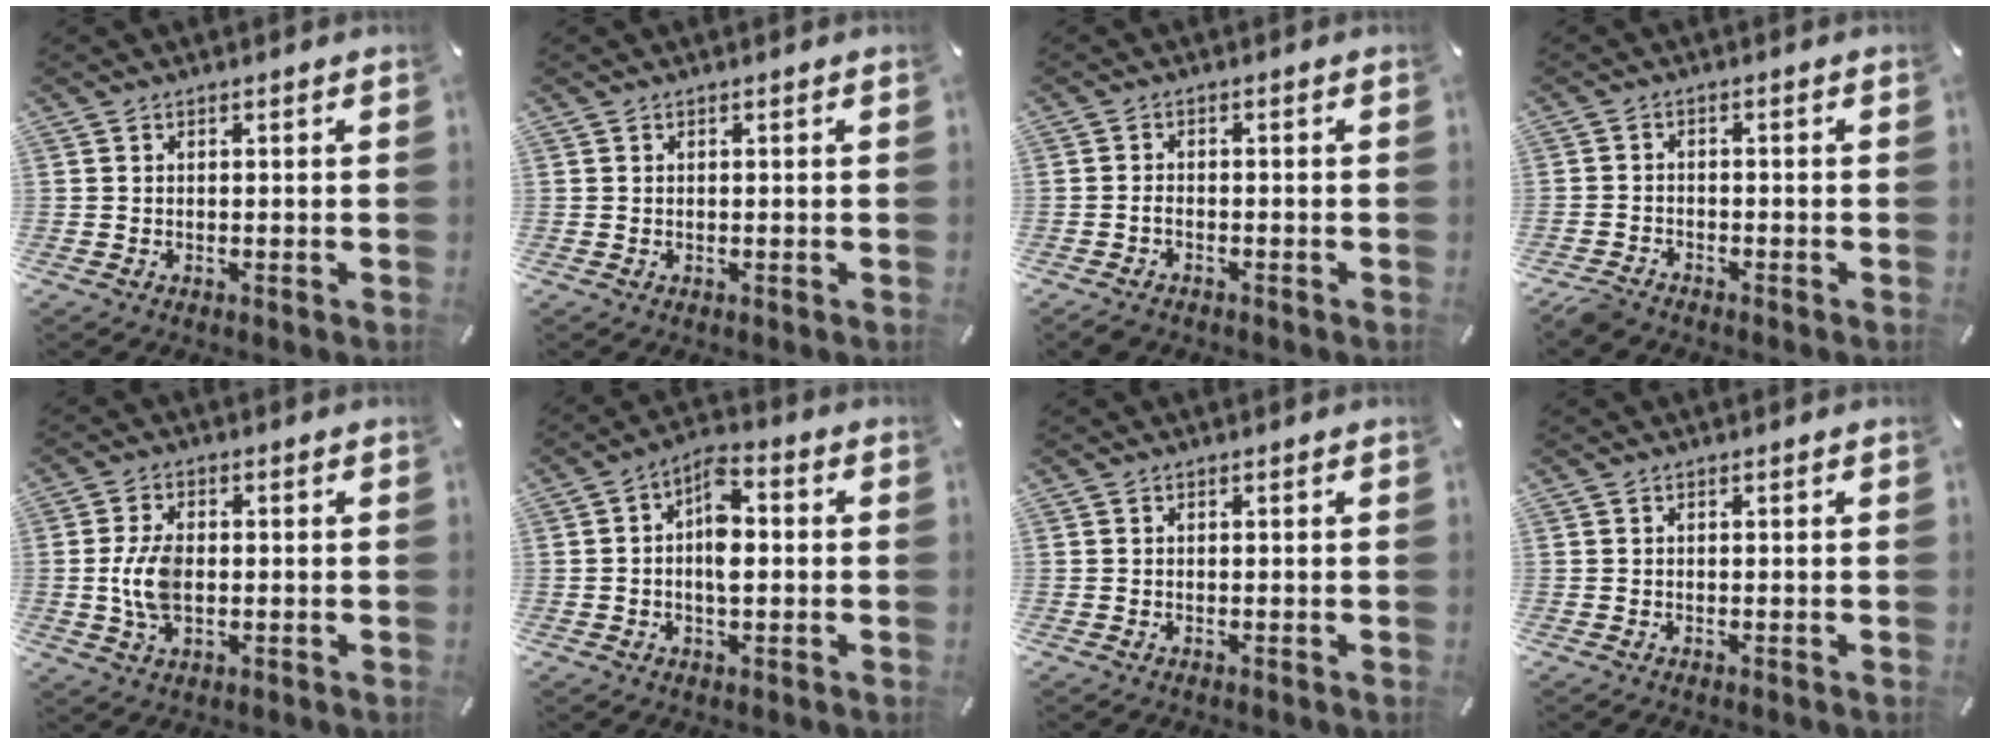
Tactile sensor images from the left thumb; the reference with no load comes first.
{"total": 0.0}
{"total": 1.8, "force": [-1.2, 1.0, 1.0], "torque": [-0.029, 0.002, -0.025]}
{"total": 2.8, "force": [-2.6, 1.1, 0.7], "torque": [-0.024, 0.011, -0.055]}
{"total": 7.6, "force": [-0.3, 4.5, 6.1], "torque": [-0.136, 0.002, -0.008]}
{"total": 7.4, "force": [-0.2, 4.1, 6.2], "torque": [-0.103, 0.009, -0.007]}
{"total": 0.0}
{"total": 0.0}